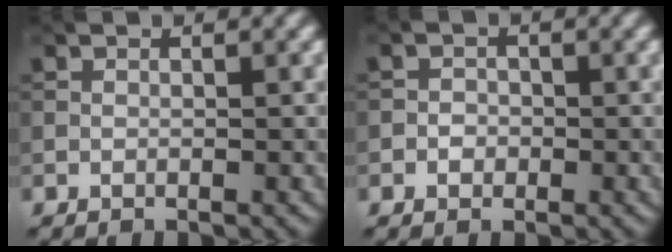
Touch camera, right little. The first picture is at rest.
{"total": 1.2, "force": [-0.4, 1.1, 0.3], "torque": [0.005, 0.001, -0.012]}